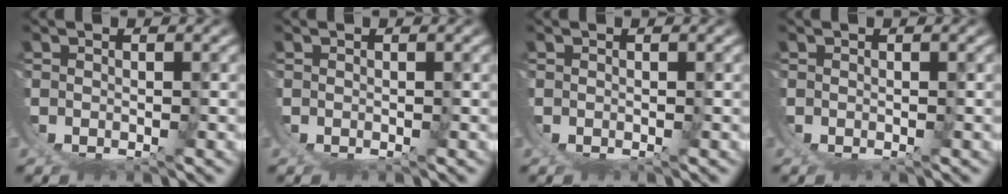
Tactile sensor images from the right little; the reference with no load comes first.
{"total": 0.0}
{"total": 0.0}
{"total": 0.0}